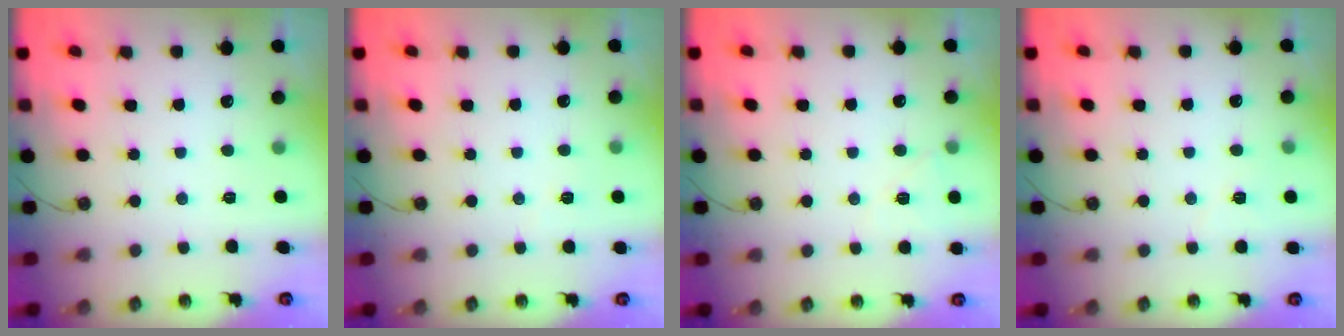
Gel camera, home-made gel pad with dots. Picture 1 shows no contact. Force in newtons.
{"total": 2.9, "press": 2.1, "slide": 2.1}
{"total": 5.8, "press": 5.6, "slide": 1.6}
{"total": 2.6, "press": 2.3, "slide": 1.2}